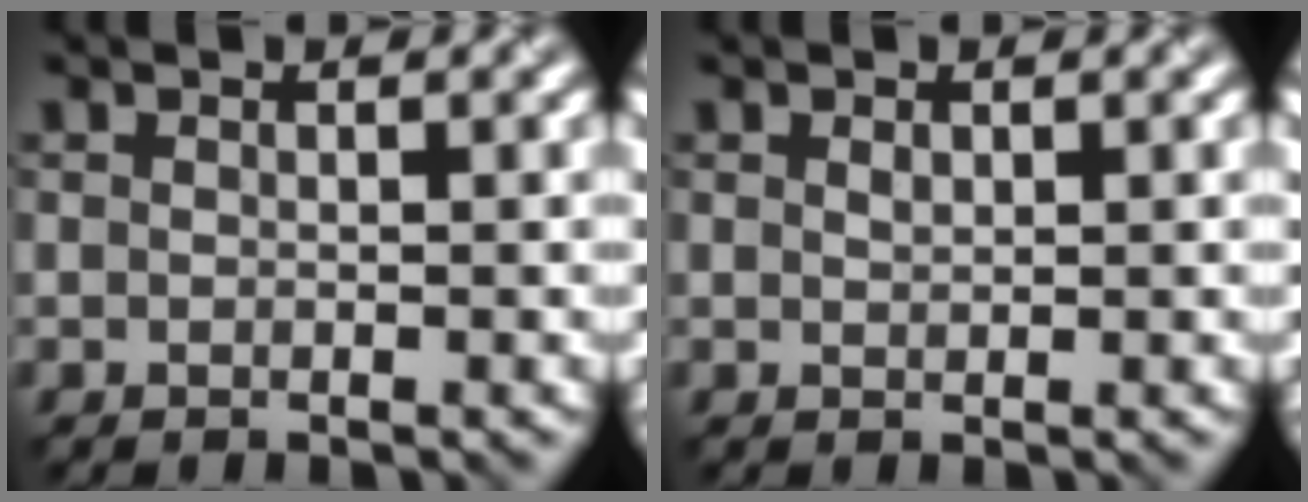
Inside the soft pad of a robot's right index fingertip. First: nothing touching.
{"total": 0.6, "force": [0.3, 0.3, 0.4], "torque": [-0.009, -0.001, 0.008]}